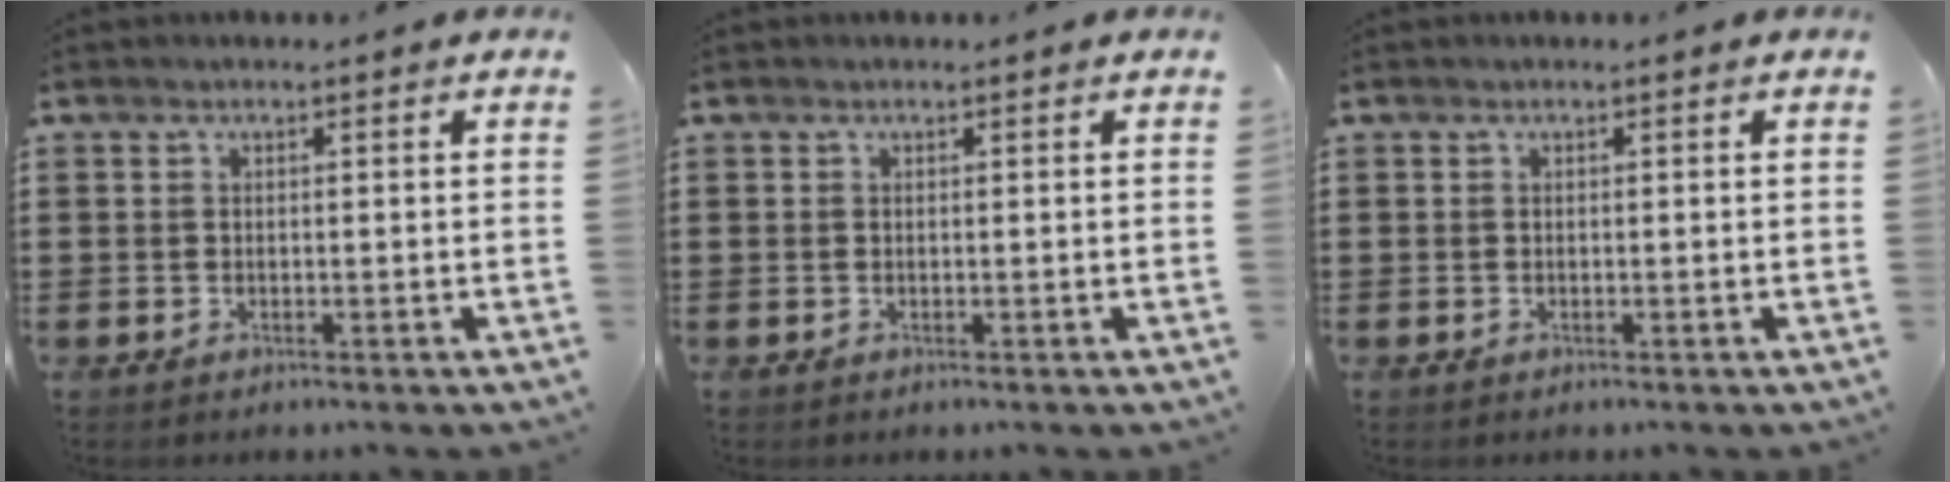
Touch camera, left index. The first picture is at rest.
{"total": 0.0}
{"total": 0.0}